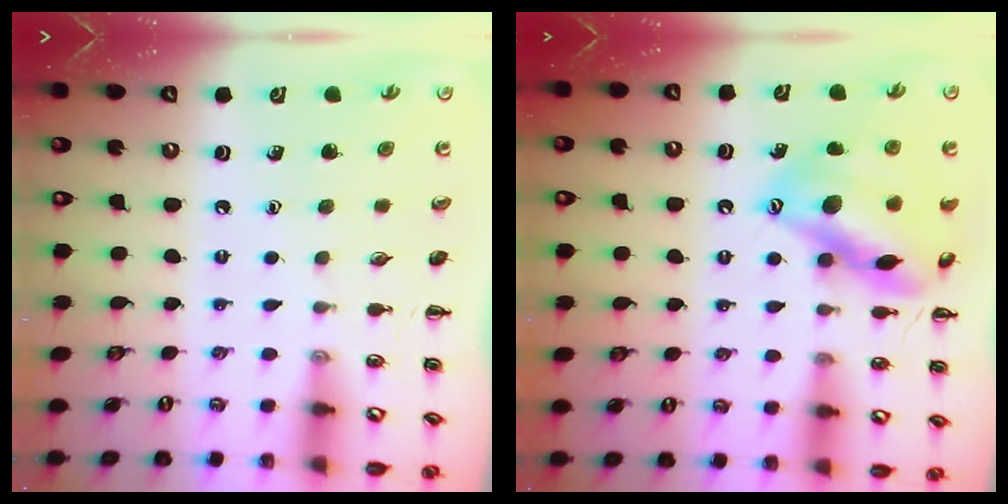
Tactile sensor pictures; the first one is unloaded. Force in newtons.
{"total": 16.8, "press": 16.8, "slide": 1.7}